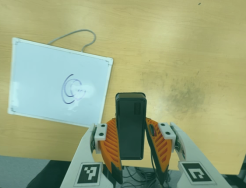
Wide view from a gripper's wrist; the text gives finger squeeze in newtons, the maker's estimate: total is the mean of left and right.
{"total": 4.1, "left": 2.6, "right": 5.6}